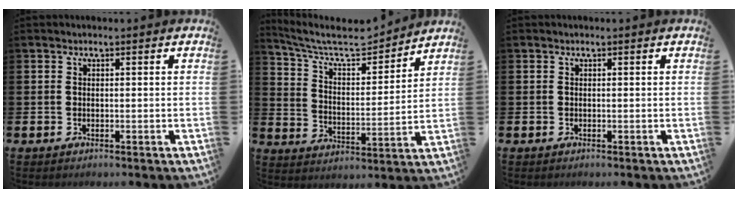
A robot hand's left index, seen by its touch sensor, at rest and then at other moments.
{"total": 7.9, "force": [7.0, 2.5, 2.8], "torque": [-0.082, -0.051, 0.115]}
{"total": 0.0}